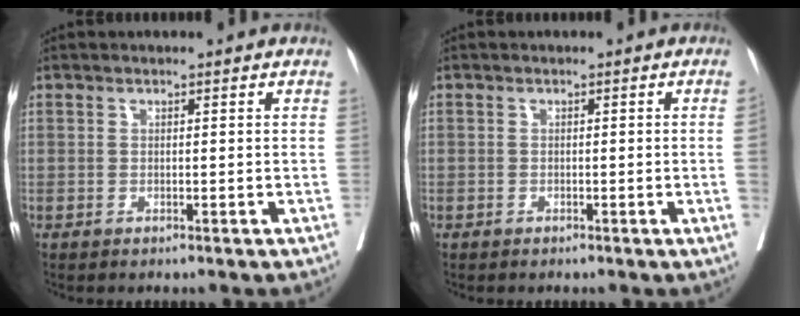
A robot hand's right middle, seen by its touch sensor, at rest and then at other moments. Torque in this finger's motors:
{"motor_torque": [0.15, -0.13, -0.65, -0.21]}